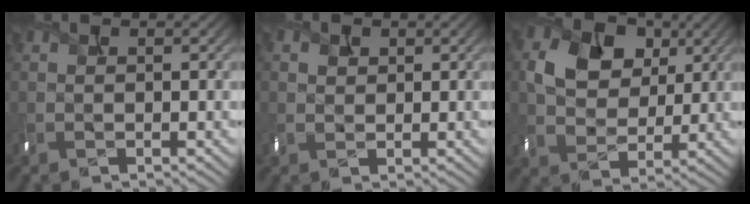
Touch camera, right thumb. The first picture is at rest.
{"total": 1.4, "force": [0.5, 1.3, 0.3], "torque": [-0.011, -0.004, 0.012]}
{"total": 8.0, "force": [2.5, 6.2, 4.4], "torque": [-0.095, -0.002, 0.039]}